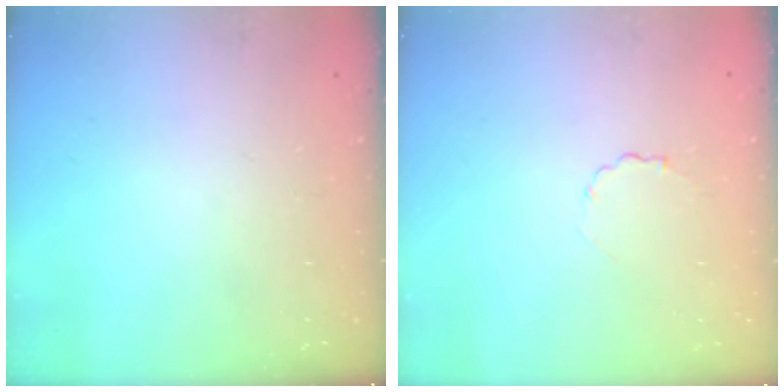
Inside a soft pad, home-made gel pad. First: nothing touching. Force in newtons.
{"total": 2.1, "press": 1.9, "slide": 0.9}